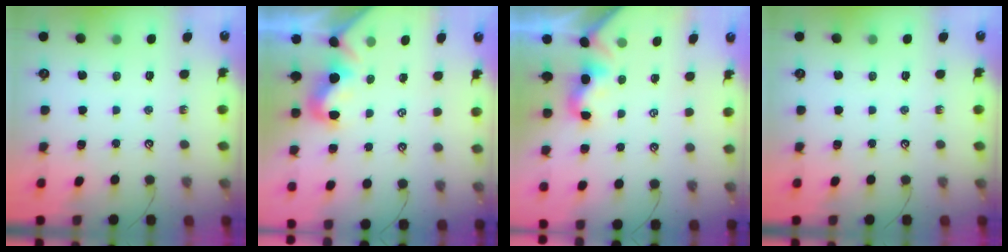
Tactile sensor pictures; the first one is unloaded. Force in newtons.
{"total": 1.1, "press": 0.9, "slide": 0.6}
{"total": 1.7, "press": 1.7, "slide": 0.5}
{"total": 0.0}